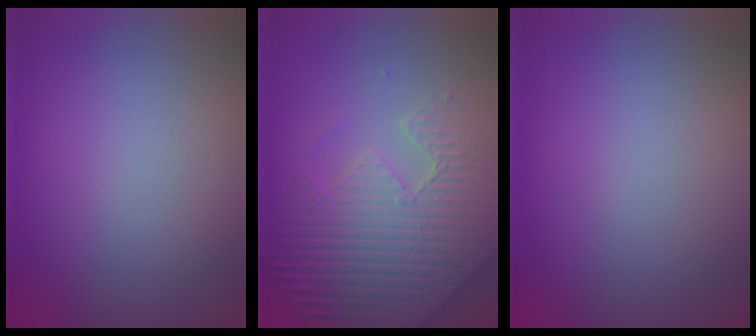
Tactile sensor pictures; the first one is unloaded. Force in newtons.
{"total": 8.2, "press": 5.9, "slide": 5.6}
{"total": 0.0}